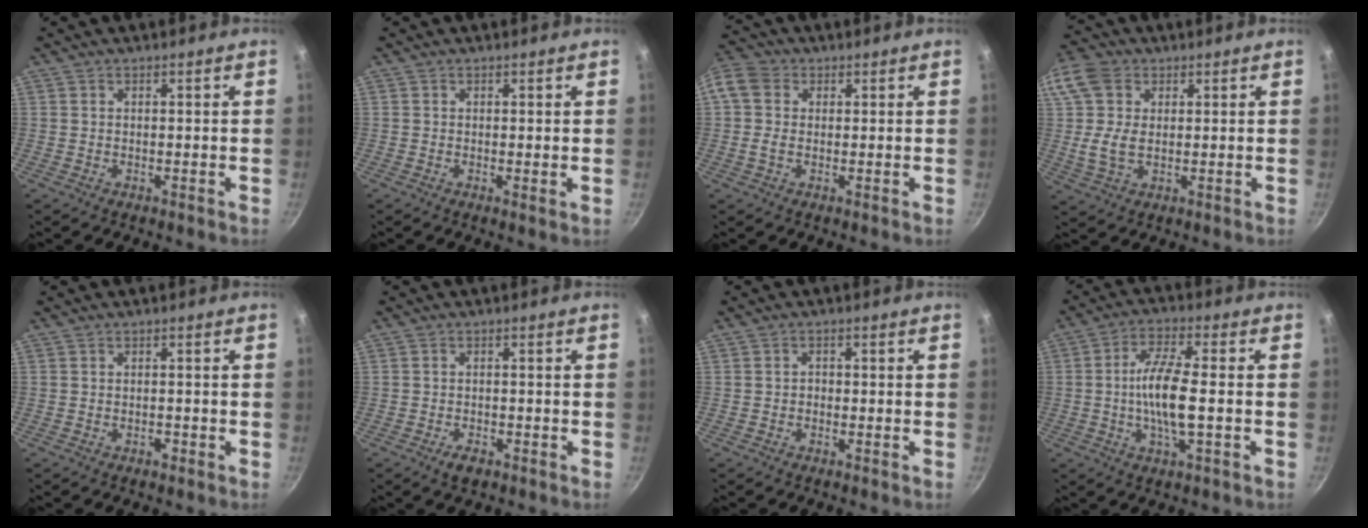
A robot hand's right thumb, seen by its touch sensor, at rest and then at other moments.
{"total": 0.6, "force": [0.2, 0.1, 0.6], "torque": [-0.009, -0.009, -0.001]}
{"total": 8.4, "force": [1.1, 6.6, 5.1], "torque": [-0.113, 0.021, 0.006]}
{"total": 13.1, "force": [2.6, 9.4, 8.7], "torque": [-0.179, 0.007, 0.039]}
{"total": 1.0, "force": [-0.6, 0.6, 0.5], "torque": [-0.010, 0.006, -0.005]}
{"total": 2.6, "force": [-1.6, 1.3, 1.6], "torque": [-0.031, 0.011, -0.027]}
{"total": 1.1, "force": [-0.4, 0.9, 0.5], "torque": [-0.007, 0.004, -0.009]}
{"total": 9.9, "force": [-1.1, 2.4, 9.6], "torque": [-0.187, 0.015, -0.028]}